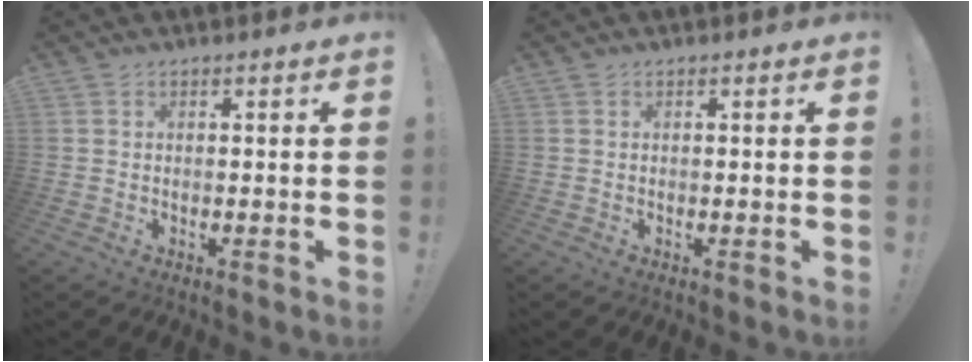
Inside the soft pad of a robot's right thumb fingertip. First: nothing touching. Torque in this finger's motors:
{"motor_torque": [0.00, 0.00, 0.00, 0.00, 0.00]}